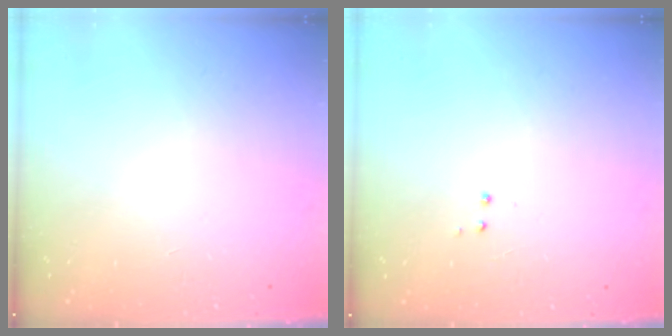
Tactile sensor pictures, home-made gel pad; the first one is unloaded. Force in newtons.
{"total": 3.0, "press": 2.9, "slide": 0.6}